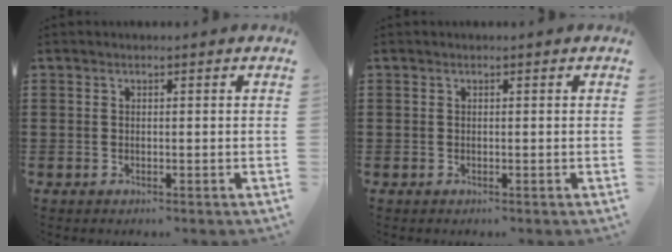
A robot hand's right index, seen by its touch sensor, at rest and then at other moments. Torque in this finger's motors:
{"motor_torque": [1.20, 0.94, 0.00, 0.00]}